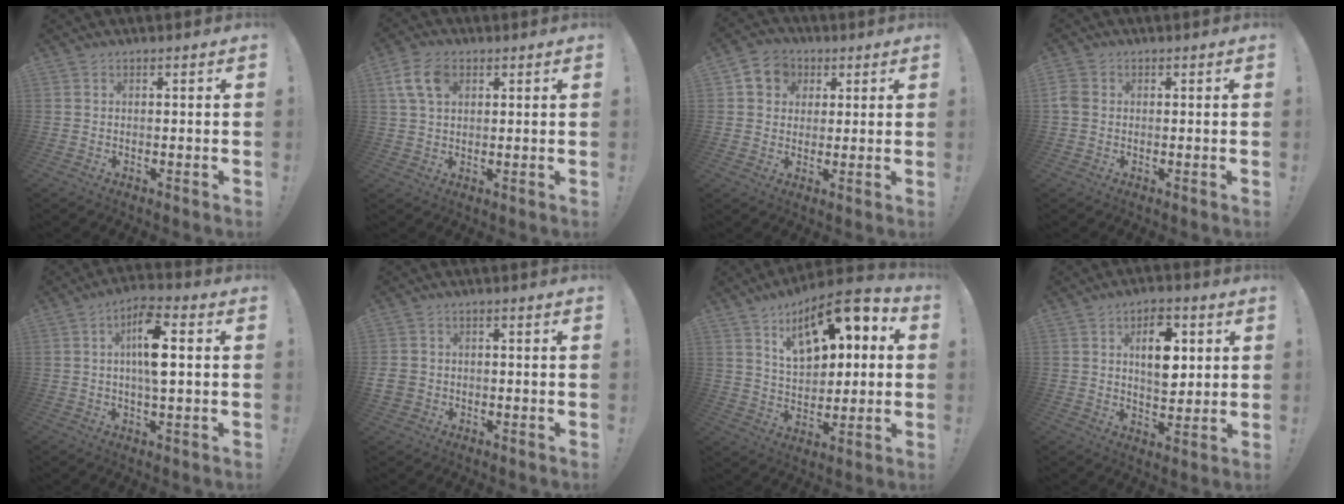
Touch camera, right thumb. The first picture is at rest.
{"total": 8.8, "force": [3.3, 5.7, 5.8], "torque": [-0.108, 0.004, 0.066]}
{"total": 8.0, "force": [2.4, 7.2, 2.8], "torque": [-0.040, 0.000, 0.050]}
{"total": 3.5, "force": [0.3, 2.8, 2.0], "torque": [-0.036, 0.003, 0.007]}
{"total": 10.8, "force": [1.5, 3.6, 10.1], "torque": [-0.159, 0.004, 0.021]}
{"total": 4.3, "force": [-1.0, 3.6, 2.0], "torque": [-0.047, -0.001, -0.020]}
{"total": 17.0, "force": [8.4, 8.8, 11.9], "torque": [-0.180, -0.044, 0.145]}
{"total": 10.7, "force": [3.4, 6.3, 7.9], "torque": [-0.111, -0.004, 0.059]}